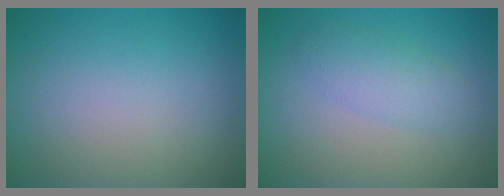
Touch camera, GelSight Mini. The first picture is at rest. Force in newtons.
{"total": 2.4, "press": 2.4, "slide": 0.1}